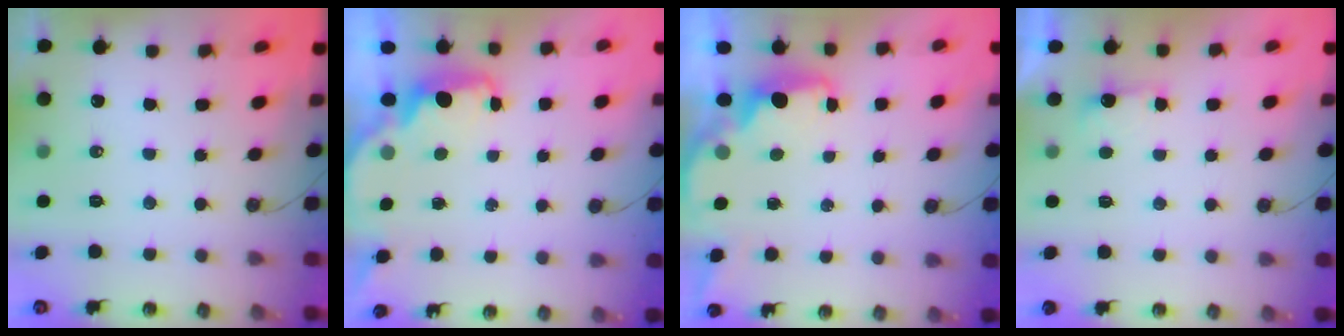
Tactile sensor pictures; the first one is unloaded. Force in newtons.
{"total": 1.7, "press": 1.5, "slide": 0.7}
{"total": 2.1, "press": 2.0, "slide": 0.7}
{"total": 1.1, "press": 0.8, "slide": 0.7}